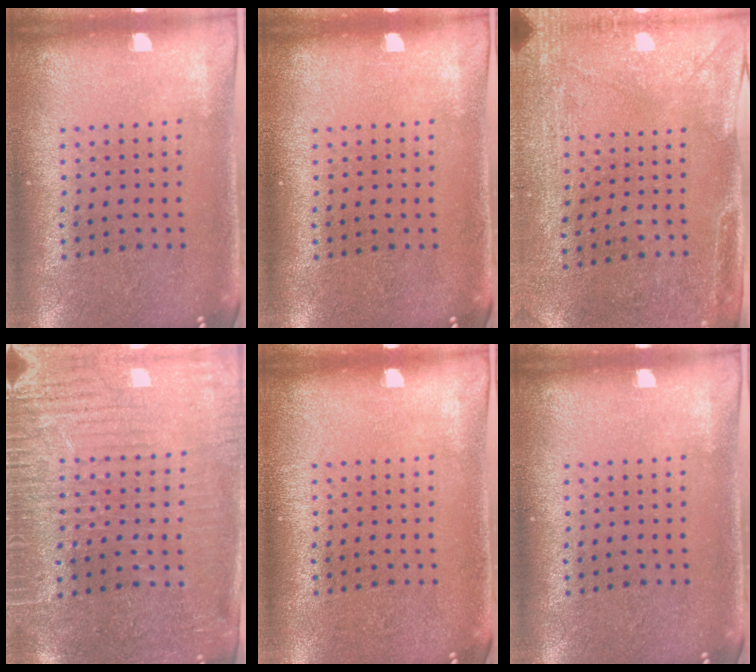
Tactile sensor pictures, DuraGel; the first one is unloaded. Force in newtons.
{"total": 0.0}
{"total": 2.9, "press": 2.3, "slide": 1.8}
{"total": 3.6, "press": 3.4, "slide": 1.3}
{"total": 0.0}
{"total": 0.0}